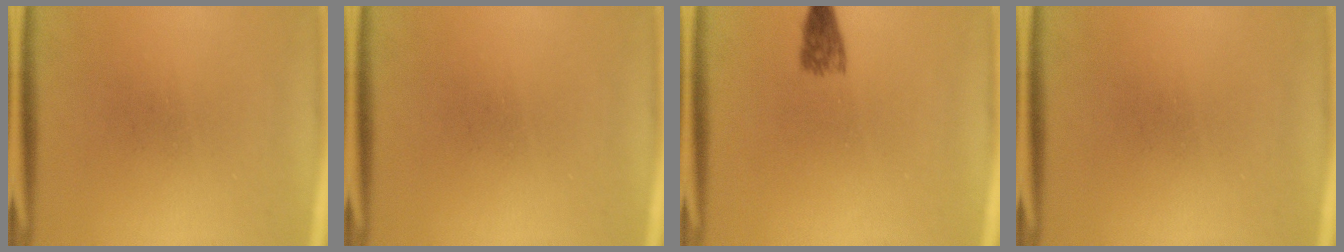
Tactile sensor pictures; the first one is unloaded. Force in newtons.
{"total": 0.0}
{"total": 2.7}
{"total": 0.0}